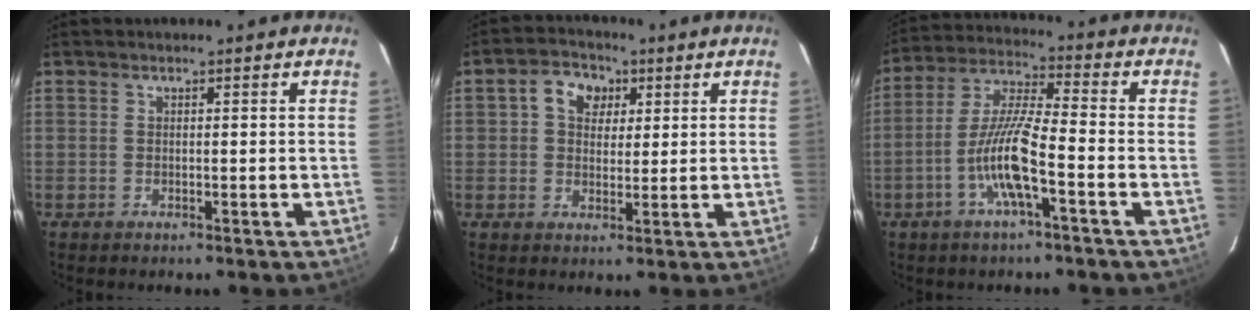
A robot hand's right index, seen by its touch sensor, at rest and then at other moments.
{"total": 6.0, "force": [2.0, 4.7, 3.1], "torque": [-0.053, 0.020, 0.033]}
{"total": 10.3, "force": [-4.2, 1.0, 9.3], "torque": [-0.195, 0.004, -0.083]}